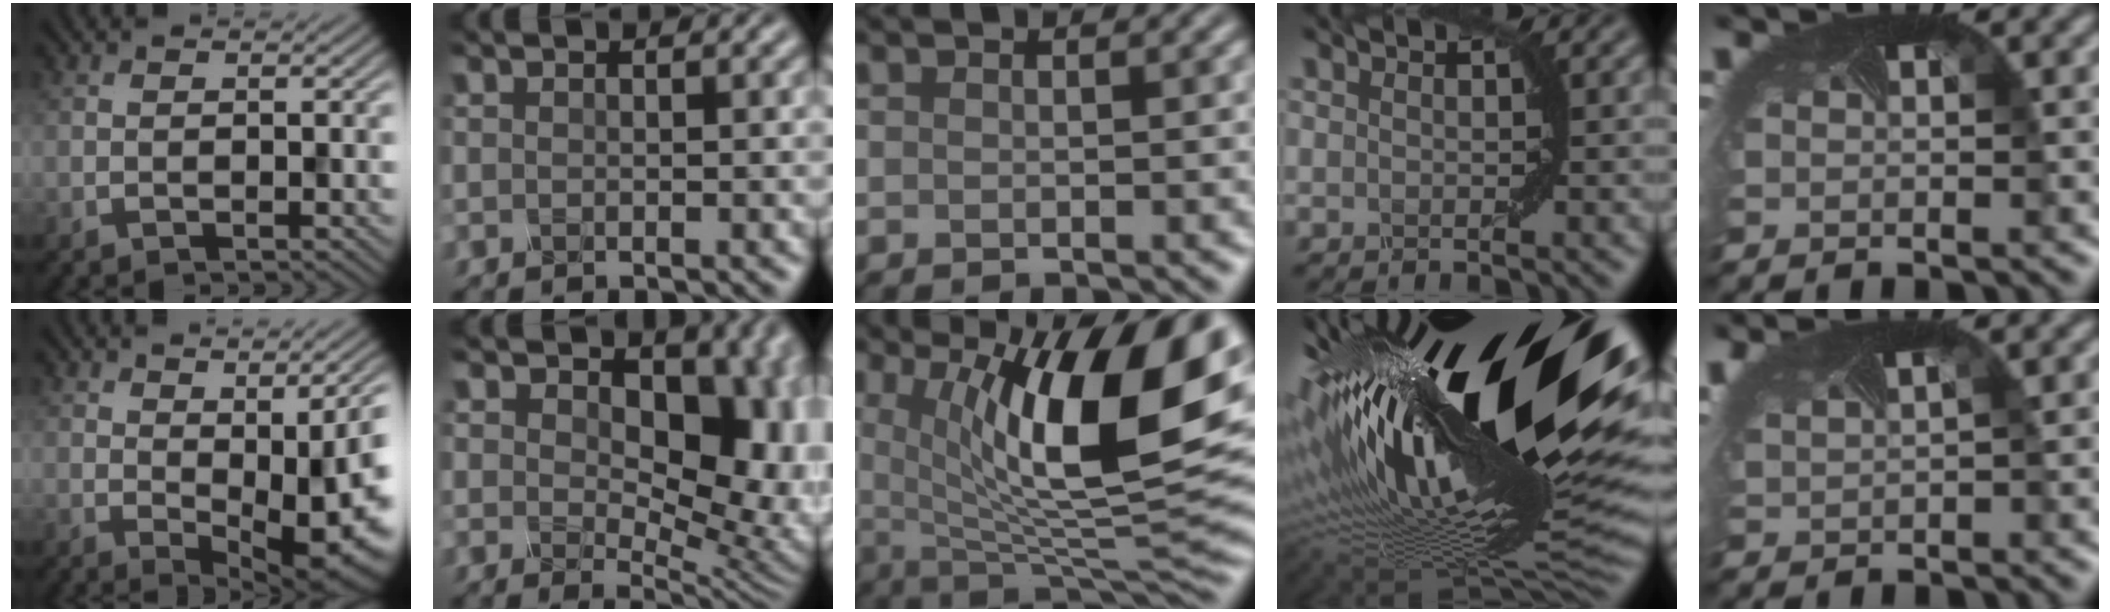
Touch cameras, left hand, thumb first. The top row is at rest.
{"thumb": {"total": 12.3, "force": [-0.4, 4.3, 11.5], "torque": [-0.151, -0.004, 0.013]}, "index": {"total": 13.0, "force": [2.5, 8.0, 10.0], "torque": [-0.120, -0.009, 0.040]}, "middle": {"total": 14.5, "force": [3.8, 4.4, 13.2], "torque": [-0.190, -0.007, 0.063]}, "ring": {"total": 21.3, "force": [4.8, 7.5, 19.4], "torque": [-0.345, -0.025, 0.093]}, "little": {"total": 6.0, "force": [2.3, 2.9, 4.7], "torque": [-0.116, 0.029, 0.045]}}